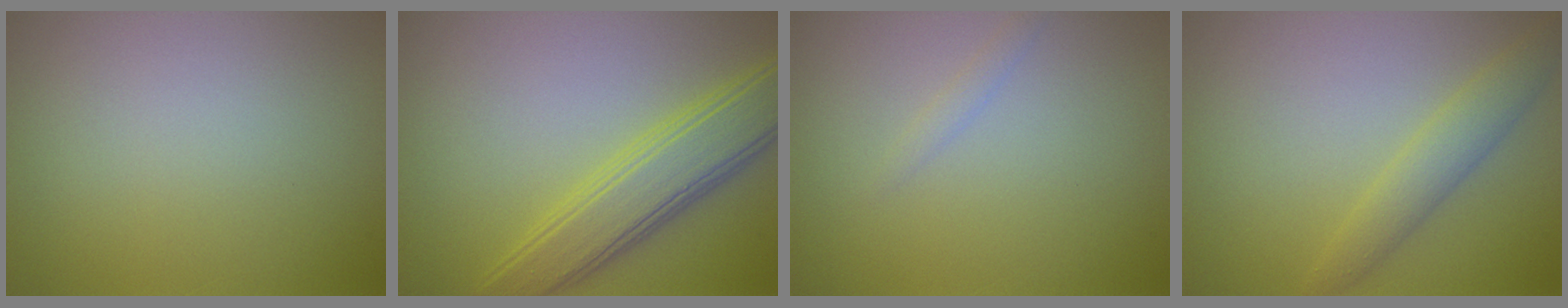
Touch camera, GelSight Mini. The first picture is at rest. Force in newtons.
{"total": 5.4, "press": 5.4, "slide": 0.1}
{"total": 0.7, "press": 0.7, "slide": 0.0}
{"total": 2.6, "press": 2.6, "slide": 0.0}